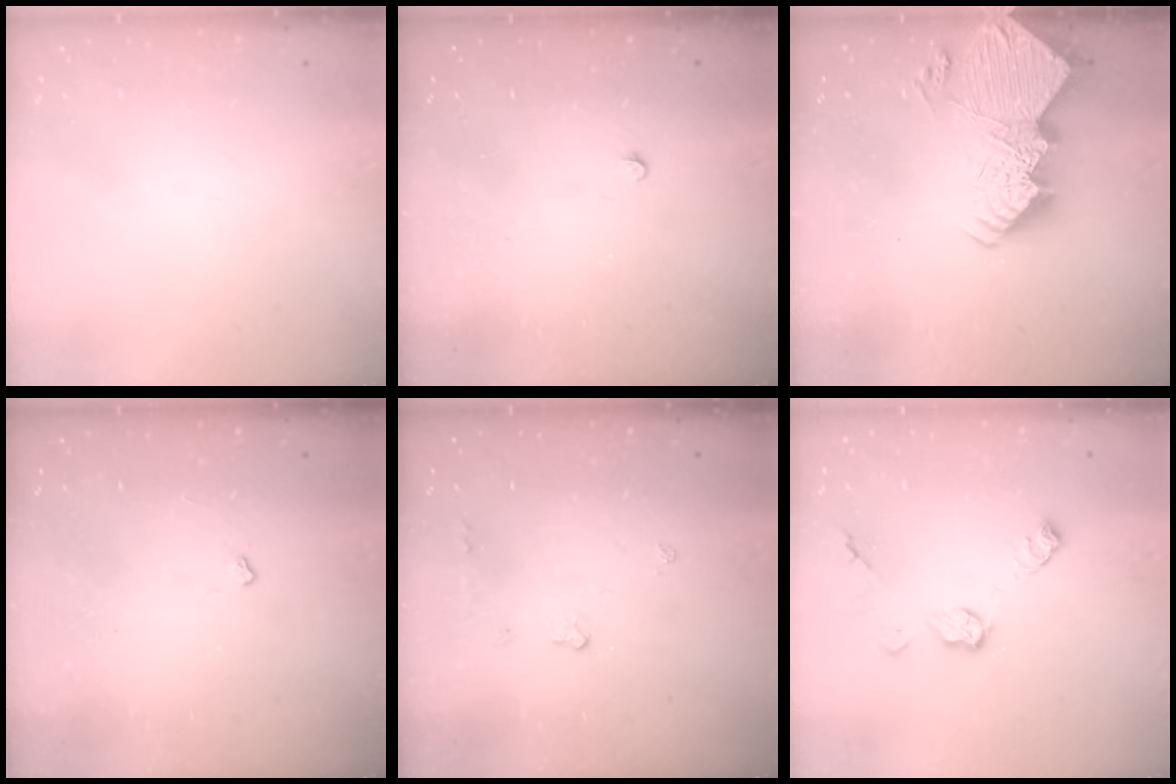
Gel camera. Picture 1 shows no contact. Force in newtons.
{"total": 2.3, "press": 2.3, "slide": 0.4}
{"total": 19.8, "press": 19.8, "slide": 1.9}
{"total": 2.4, "press": 2.3, "slide": 0.4}
{"total": 3.7, "press": 3.7, "slide": 0.4}
{"total": 9.0, "press": 9.0, "slide": 0.4}